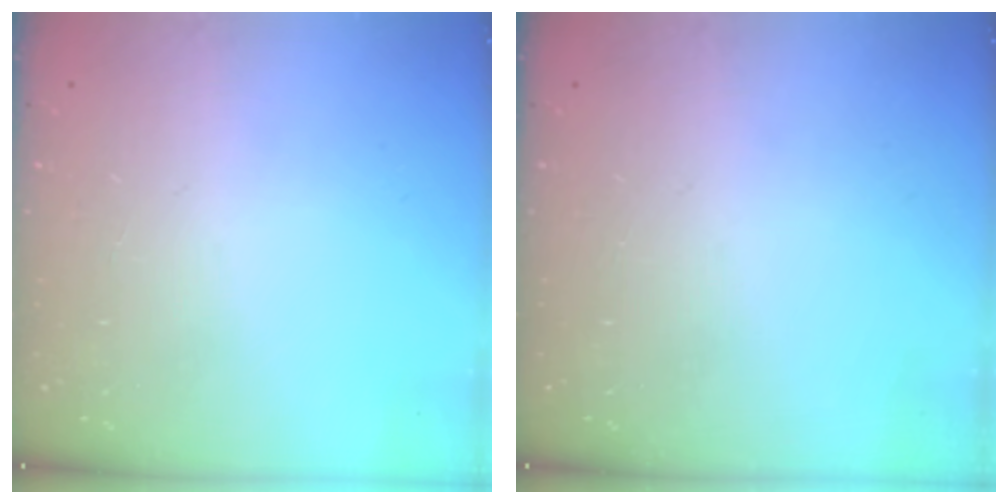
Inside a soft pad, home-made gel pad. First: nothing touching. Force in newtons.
{"total": 0.0}